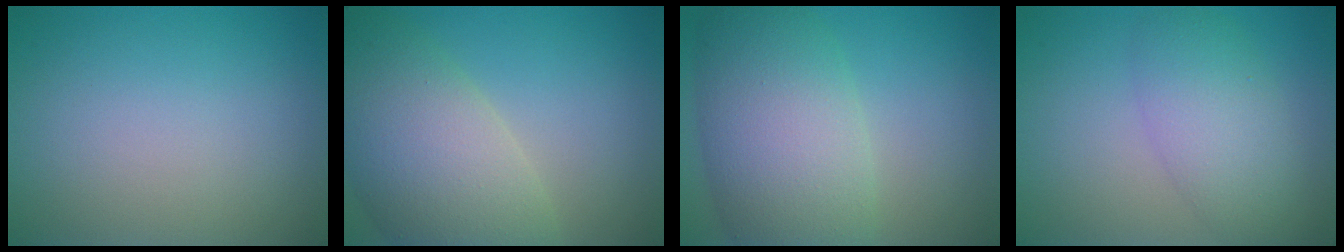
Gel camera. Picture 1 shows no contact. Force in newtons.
{"total": 9.6, "press": 9.5, "slide": 0.7}
{"total": 9.6, "press": 9.6, "slide": 0.4}
{"total": 4.5, "press": 4.5, "slide": 0.1}